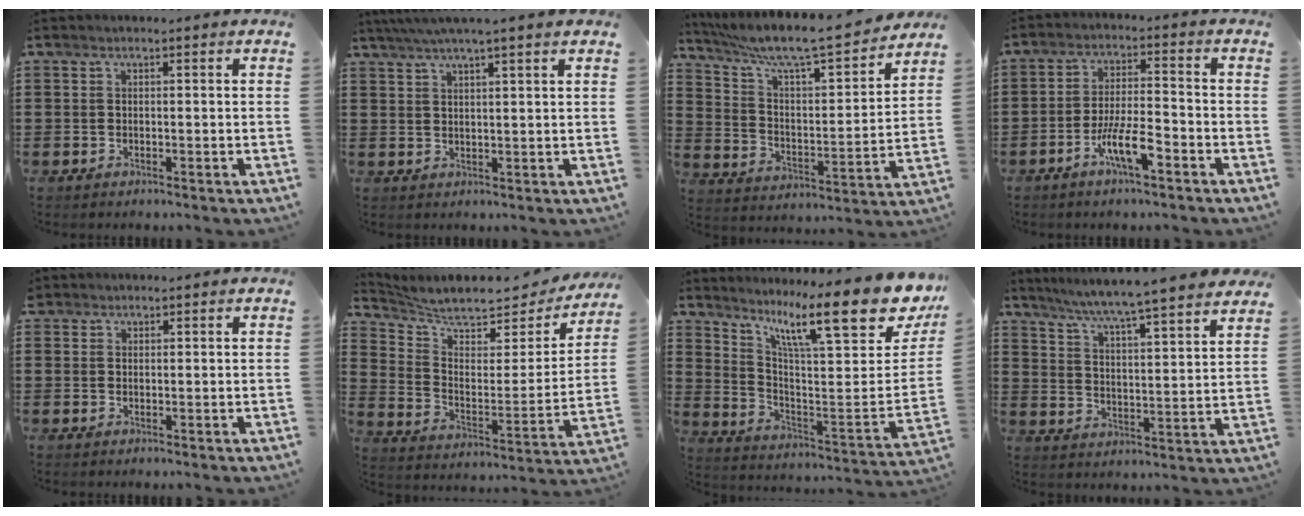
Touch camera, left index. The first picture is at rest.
{"total": 3.6, "force": [3.0, -0.5, 2.0], "torque": [-0.046, -0.003, 0.053]}
{"total": 7.8, "force": [6.7, 0.7, 4.0], "torque": [-0.107, -0.052, 0.109]}
{"total": 7.0, "force": [-3.8, 1.5, 5.8], "torque": [-0.120, -0.001, -0.073]}
{"total": 1.1, "force": [0.9, 0.6, 0.0], "torque": [-0.004, 0.003, 0.018]}
{"total": 6.0, "force": [5.3, 1.3, 2.4], "torque": [-0.077, -0.038, 0.087]}
{"total": 15.2, "force": [9.6, 2.3, 11.6], "torque": [-0.214, -0.063, 0.151]}
{"total": 5.8, "force": [5.3, -1.2, 2.1], "torque": [-0.064, -0.046, 0.083]}